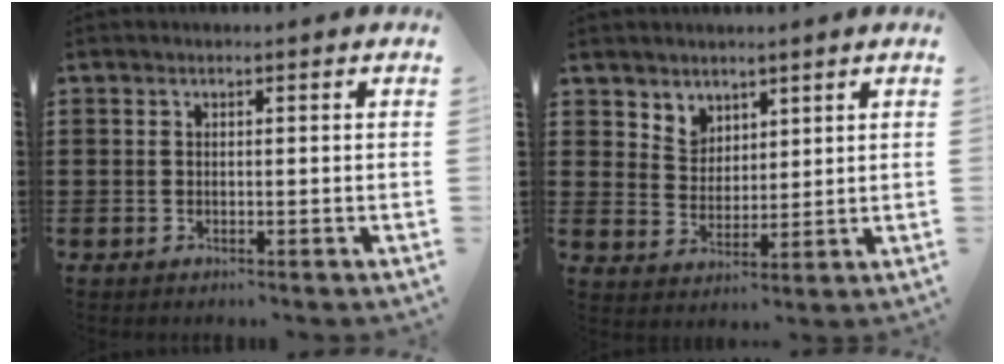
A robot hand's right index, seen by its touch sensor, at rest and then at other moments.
{"total": 4.3, "force": [3.2, 2.9, -0.2], "torque": [-0.016, 0.001, 0.060]}